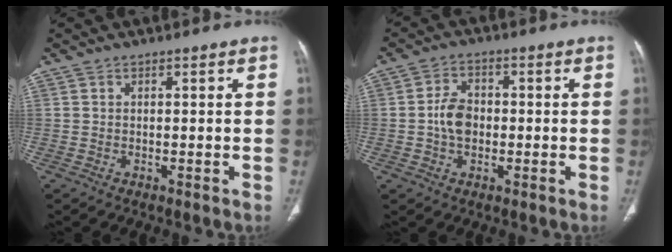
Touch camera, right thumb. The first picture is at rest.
{"total": 5.8, "force": [-0.6, 4.2, 3.9], "torque": [-0.059, 0.012, -0.015]}